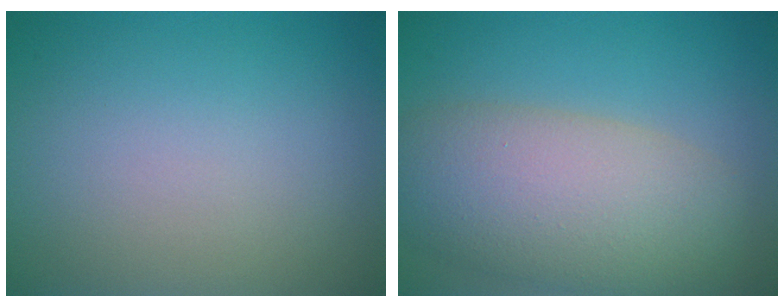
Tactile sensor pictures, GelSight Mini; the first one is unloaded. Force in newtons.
{"total": 8.7, "press": 8.7, "slide": 0.7}